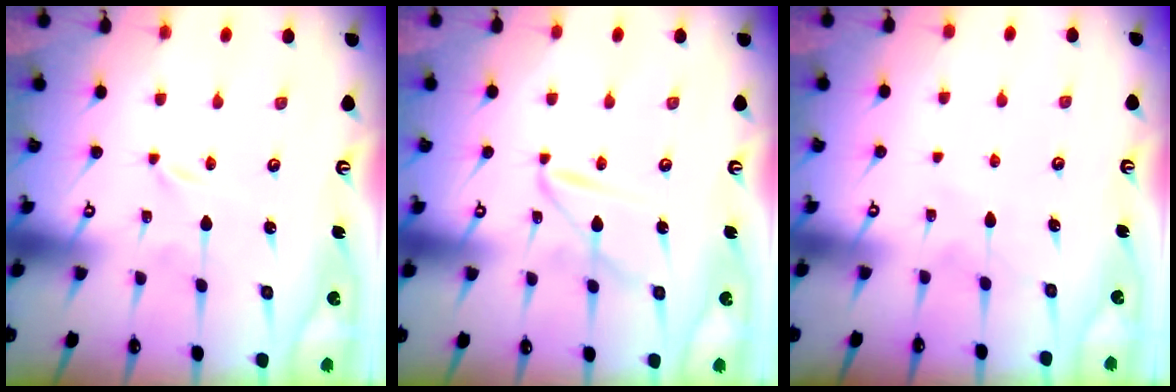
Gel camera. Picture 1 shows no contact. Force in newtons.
{"total": 6.6, "press": 6.6, "slide": 0.6}
{"total": 5.8, "press": 5.7, "slide": 0.7}